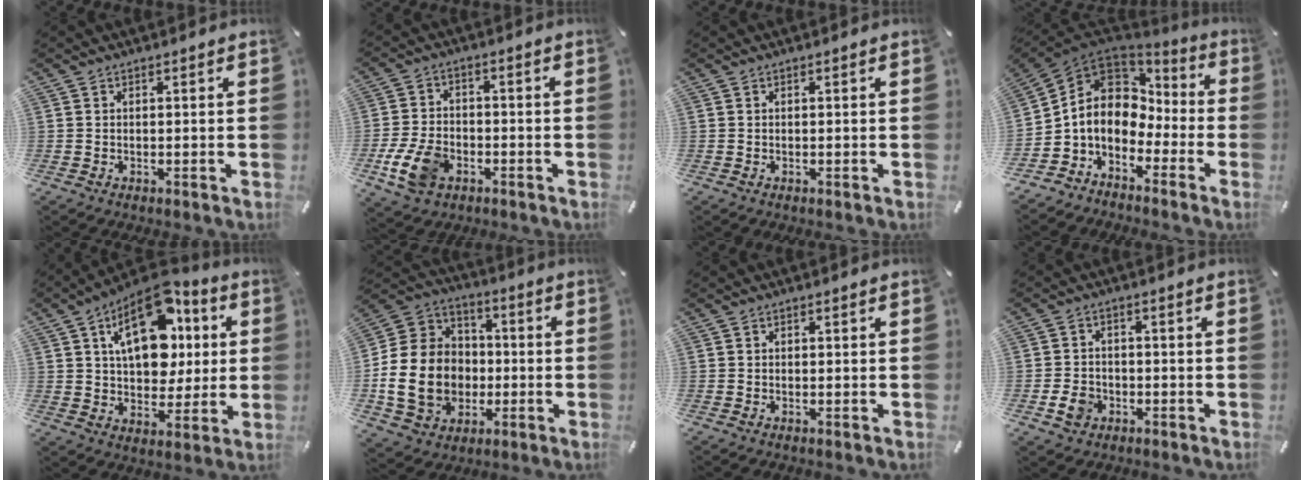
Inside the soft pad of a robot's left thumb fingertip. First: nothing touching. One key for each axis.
{"total": 9.4, "fx": -3.7, "fy": 6.4, "fz": 5.8, "tx": -0.134, "ty": 0.010, "tz": -0.067}
{"total": 0.0}
{"total": 9.0, "fx": -0.8, "fy": 8.0, "fz": 4.0, "tx": -0.101, "ty": -0.004, "tz": -0.016}
{"total": 18.6, "fx": 6.2, "fy": 12.3, "fz": 12.5, "tx": -0.195, "ty": -0.028, "tz": 0.107}
{"total": 18.7, "fx": -4.4, "fy": 15.4, "fz": 9.6, "tx": -0.207, "ty": 0.023, "tz": -0.078}
{"total": 0.0}
{"total": 4.8, "fx": -1.8, "fy": 4.0, "fz": 2.0, "tx": -0.046, "ty": 0.006, "tz": -0.034}